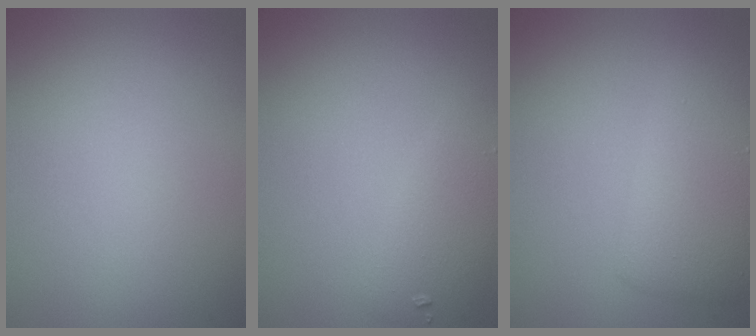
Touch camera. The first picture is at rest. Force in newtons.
{"total": 2.4, "press": 2.4, "slide": 0.1}
{"total": 4.3, "press": 4.3, "slide": 0.3}